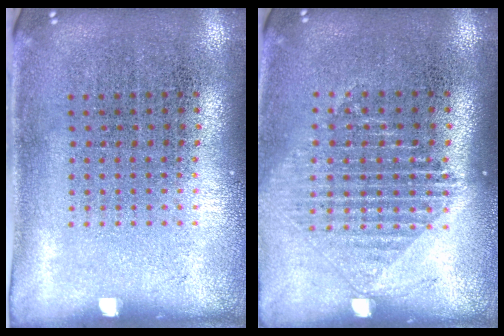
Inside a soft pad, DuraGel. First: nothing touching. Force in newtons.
{"total": 1.3, "press": 1.2, "slide": 0.5}